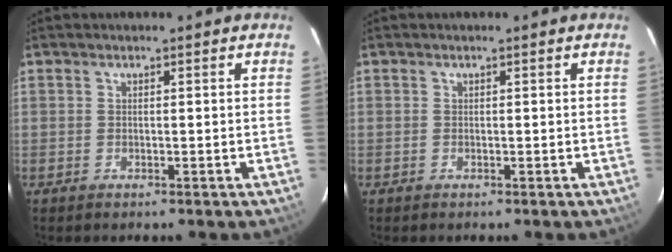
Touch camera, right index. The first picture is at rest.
{"total": 0.0}